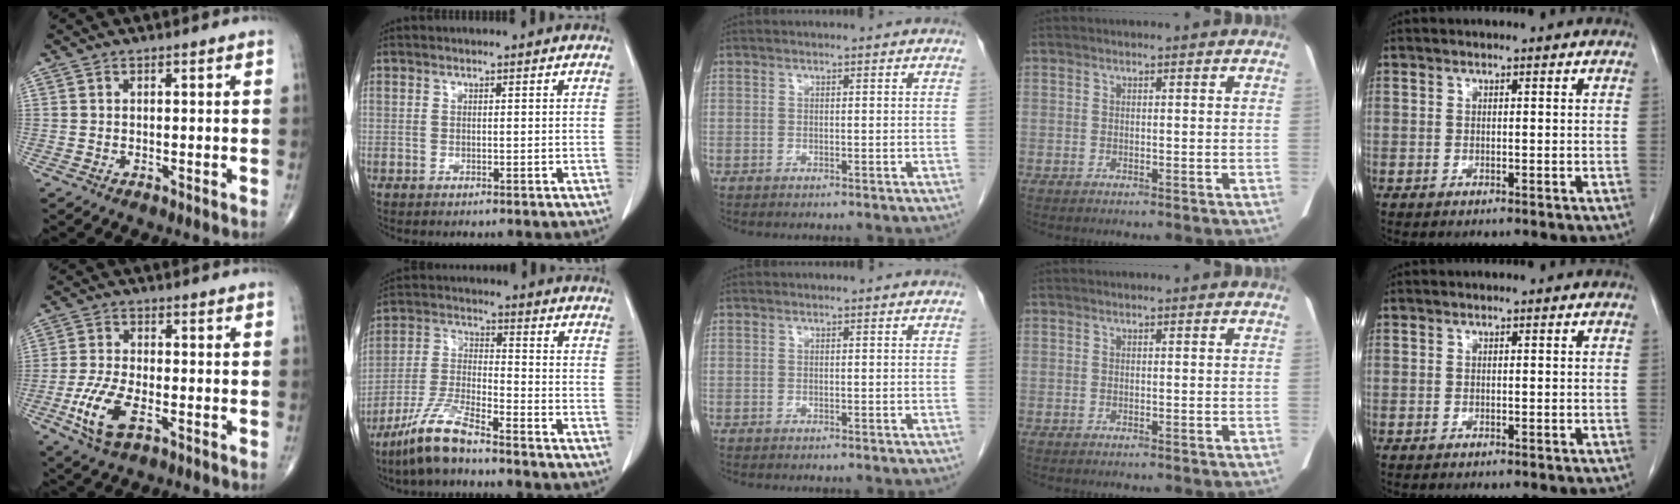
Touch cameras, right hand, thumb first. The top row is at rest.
{"thumb": {"total": 8.9, "force": [-3.5, 4.0, 7.2], "torque": [-0.162, 0.006, -0.063]}, "index": {"total": 9.0, "force": [-7.1, 1.0, 5.6], "torque": [-0.126, -0.021, -0.141]}}